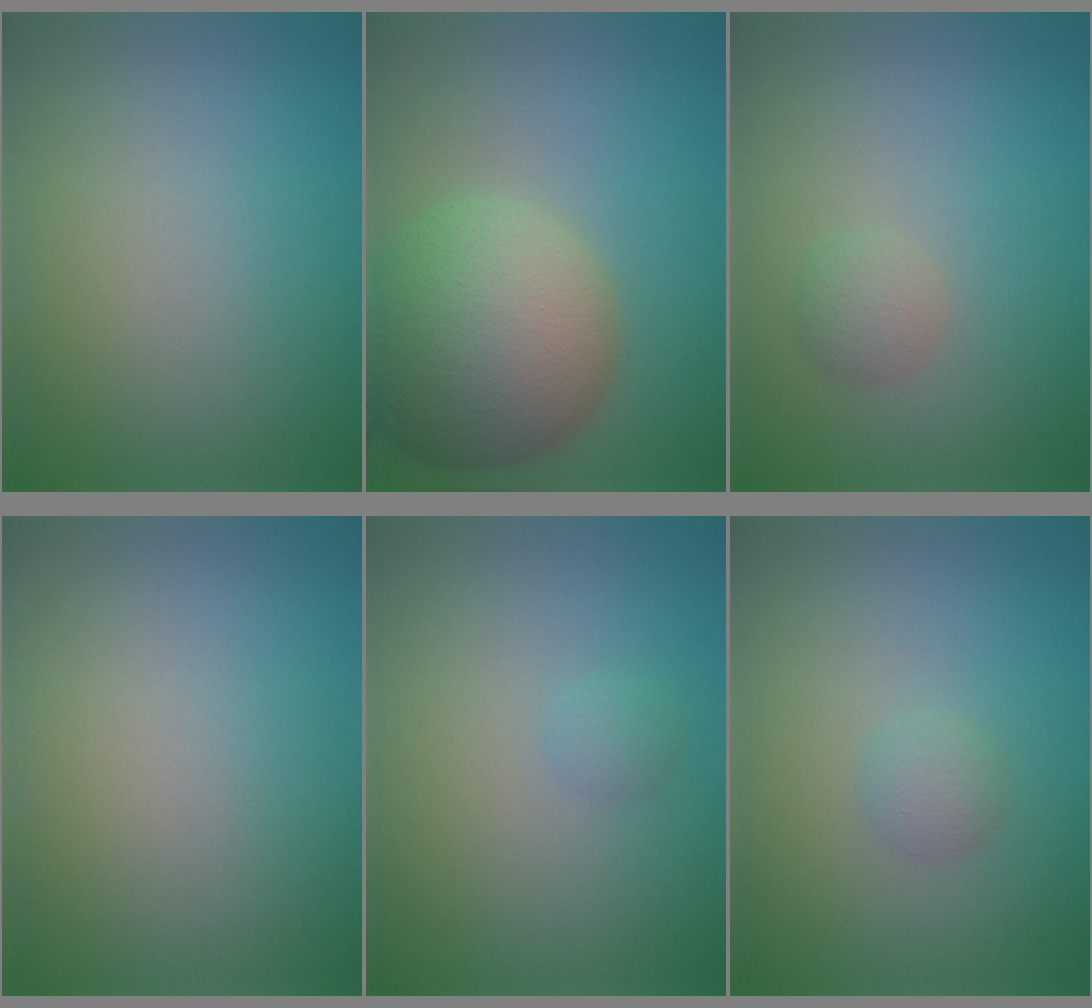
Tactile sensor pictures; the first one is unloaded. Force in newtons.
{"total": 11.0, "press": 11.0, "slide": 0.6}
{"total": 1.4, "press": 1.4, "slide": 0.1}
{"total": 0.0}
{"total": 0.8, "press": 0.8, "slide": 0.1}
{"total": 1.3, "press": 1.3, "slide": 0.1}